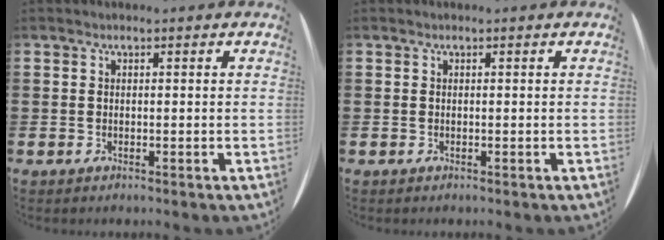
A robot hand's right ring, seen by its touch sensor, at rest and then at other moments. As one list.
[{"total": 0.0}]